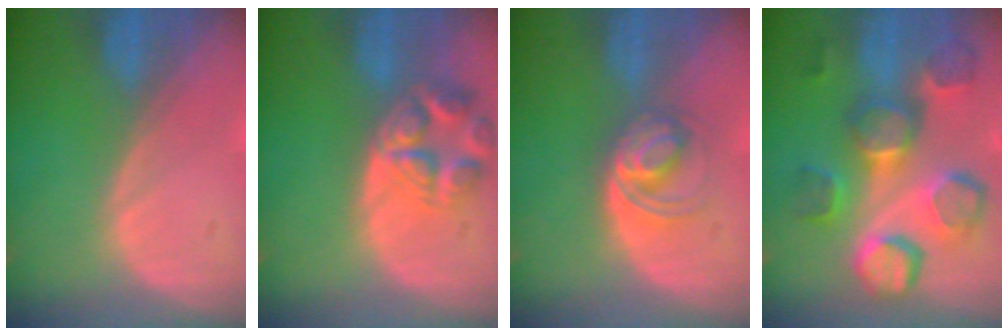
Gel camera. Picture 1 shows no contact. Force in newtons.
{"total": 7.8, "press": 7.0, "slide": 3.5}
{"total": 5.2, "press": 5.0, "slide": 1.2}
{"total": 11.9, "press": 10.9, "slide": 4.6}